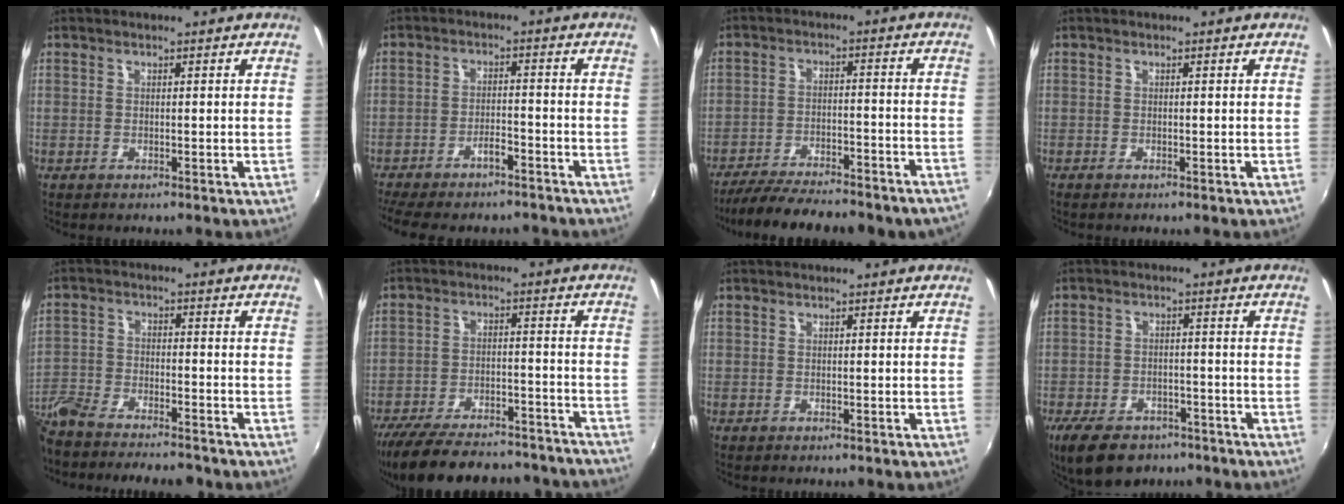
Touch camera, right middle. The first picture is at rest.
{"total": 10.1, "force": [-8.8, 2.8, 4.3], "torque": [-0.101, -0.005, -0.131]}
{"total": 19.0, "force": [-16.3, 3.3, 9.2], "torque": [-0.174, -0.036, -0.232]}
{"total": 0.0}
{"total": 16.1, "force": [-14.0, 3.7, 7.0], "torque": [-0.165, -0.029, -0.244]}
{"total": 27.3, "force": [-23.9, 7.7, 10.7], "torque": [-0.212, -0.002, -0.315]}
{"total": 0.0}
{"total": 11.6, "force": [-8.1, 6.3, 5.5], "torque": [-0.133, -0.014, -0.126]}